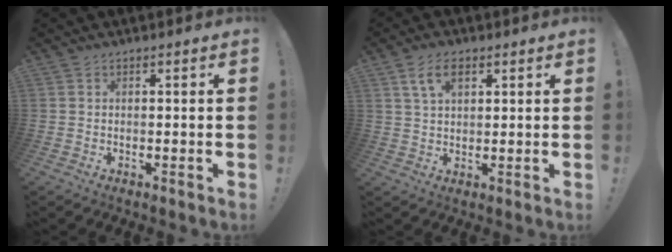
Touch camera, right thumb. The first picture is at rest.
{"total": 6.7, "force": [3.0, 3.5, 4.8], "torque": [-0.091, 0.002, 0.057]}